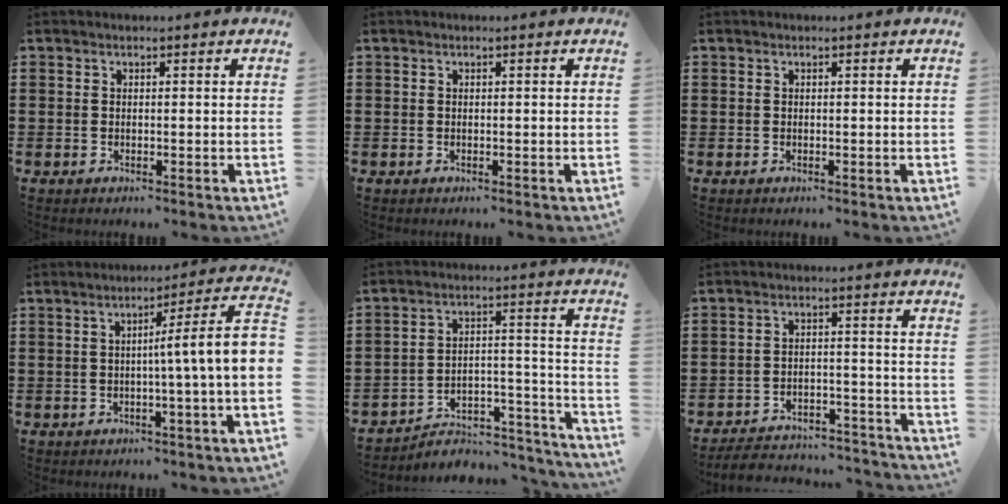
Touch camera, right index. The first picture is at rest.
{"total": 0.0}
{"total": 0.0}
{"total": 7.5, "force": [-0.5, -0.7, 7.4], "torque": [-0.126, -0.022, -0.014]}
{"total": 4.7, "force": [-4.3, 1.6, 1.2], "torque": [-0.021, 0.005, -0.087]}
{"total": 5.1, "force": [-4.9, 0.9, 1.1], "torque": [-0.023, 0.007, -0.100]}